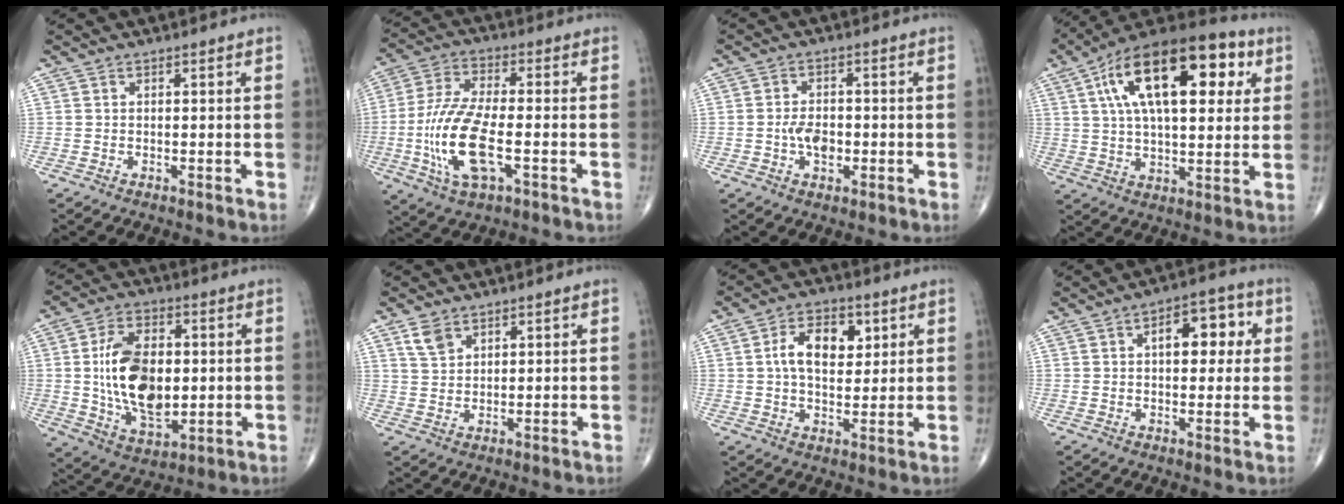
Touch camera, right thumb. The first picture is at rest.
{"total": 14.7, "force": [-3.4, 5.7, 13.2], "torque": [-0.284, 0.010, -0.061]}
{"total": 4.9, "force": [-1.0, 3.0, 3.7], "torque": [-0.053, 0.005, -0.018]}
{"total": 24.3, "force": [8.2, 11.1, 20.0], "torque": [-0.314, 0.014, 0.126]}
{"total": 16.9, "force": [0.6, 9.9, 13.6], "torque": [-0.221, -0.006, 0.018]}
{"total": 3.7, "force": [2.4, 2.2, 1.8], "torque": [-0.028, -0.008, 0.053]}
{"total": 9.8, "force": [2.7, 5.9, 7.3], "torque": [-0.098, -0.002, 0.042]}
{"total": 9.6, "force": [2.3, 5.2, 7.8], "torque": [-0.071, 0.014, 0.027]}